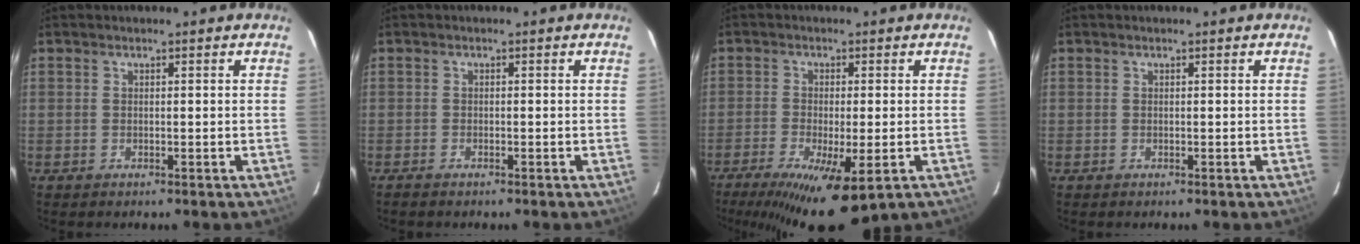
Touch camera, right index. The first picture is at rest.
{"total": 0.9, "force": [-0.8, 0.1, 0.4], "torque": [-0.013, -0.001, -0.017]}
{"total": 15.4, "force": [-9.2, 4.3, 11.5], "torque": [-0.229, -0.051, -0.141]}
{"total": 0.0}